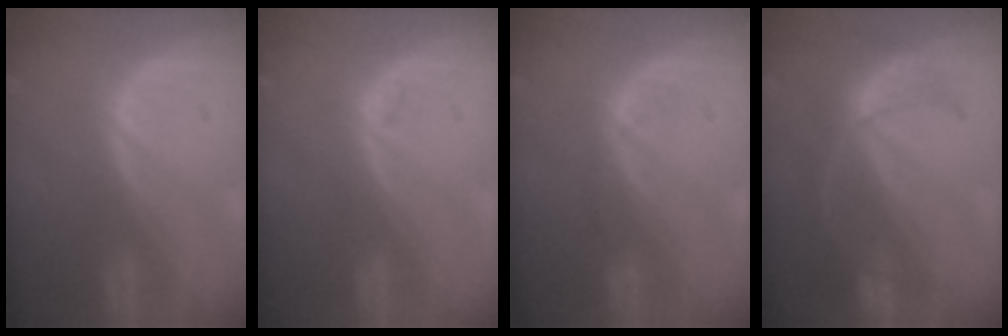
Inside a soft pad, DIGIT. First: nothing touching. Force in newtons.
{"total": 1.0, "press": 0.9, "slide": 0.3}
{"total": 1.4, "press": 1.3, "slide": 0.3}
{"total": 7.9, "press": 6.9, "slide": 3.9}